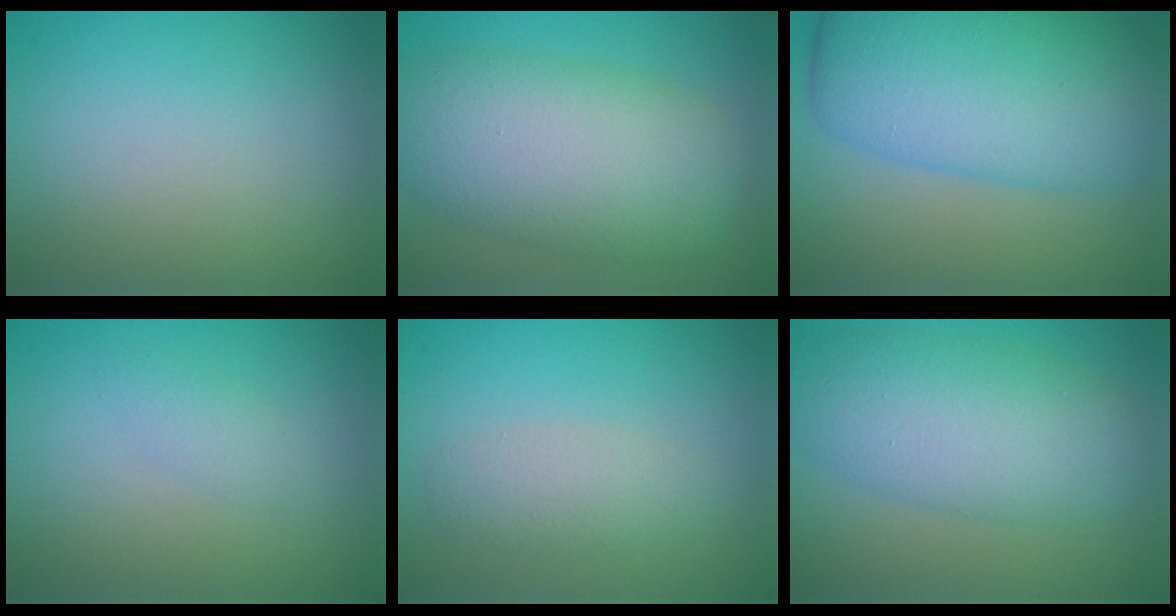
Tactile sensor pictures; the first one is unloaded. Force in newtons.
{"total": 9.9, "press": 9.9, "slide": 0.6}
{"total": 11.2, "press": 11.2, "slide": 0.3}
{"total": 1.2, "press": 1.2, "slide": 0.1}
{"total": 2.3, "press": 2.3, "slide": 0.1}
{"total": 7.1, "press": 7.1, "slide": 0.0}